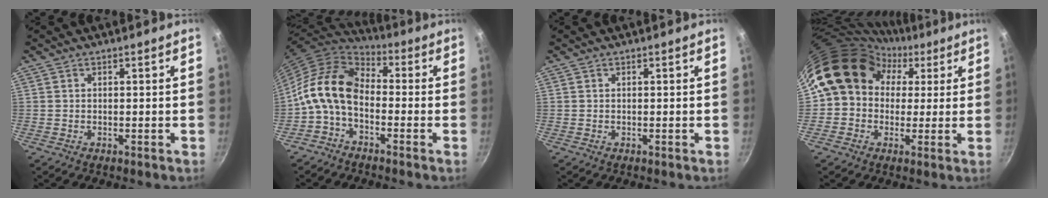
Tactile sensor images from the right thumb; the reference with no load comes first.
{"total": 13.2, "force": [-2.2, 8.5, 9.8], "torque": [-0.173, 0.041, -0.064]}
{"total": 0.0}
{"total": 15.3, "force": [3.0, 13.2, 7.2], "torque": [-0.087, 0.046, 0.032]}